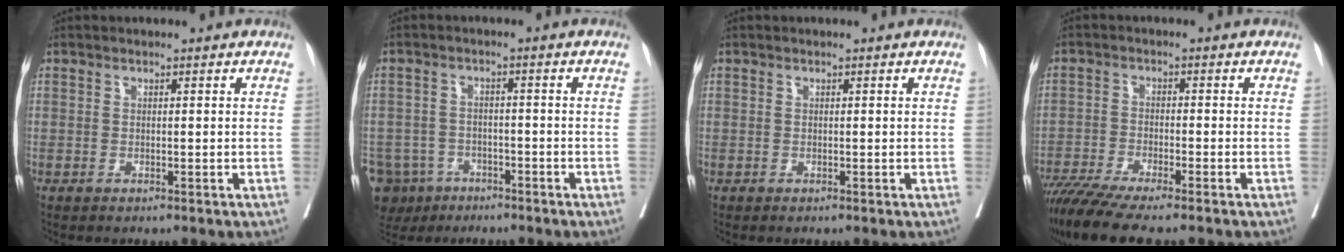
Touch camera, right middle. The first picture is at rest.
{"total": 10.3, "force": [-6.6, 7.5, 2.4], "torque": [-0.068, -0.003, -0.101]}
{"total": 0.0}
{"total": 9.9, "force": [-8.3, 0.1, 5.5], "torque": [-0.086, -0.023, -0.139]}